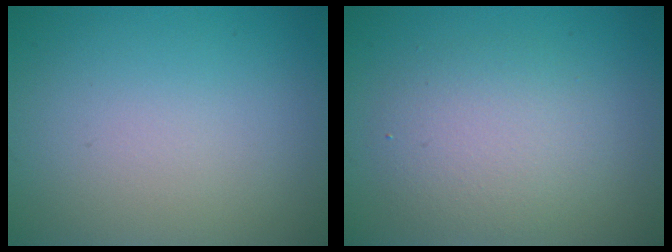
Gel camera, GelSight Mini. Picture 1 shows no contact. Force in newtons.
{"total": 3.9, "press": 3.9, "slide": 0.3}